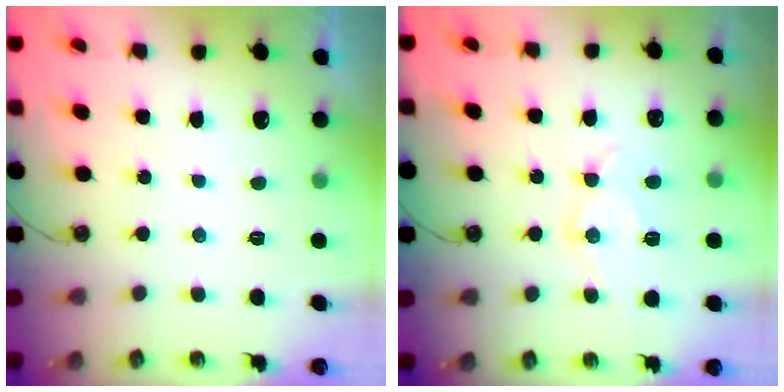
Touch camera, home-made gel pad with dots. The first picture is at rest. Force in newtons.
{"total": 13.7, "press": 13.7, "slide": 1.2}